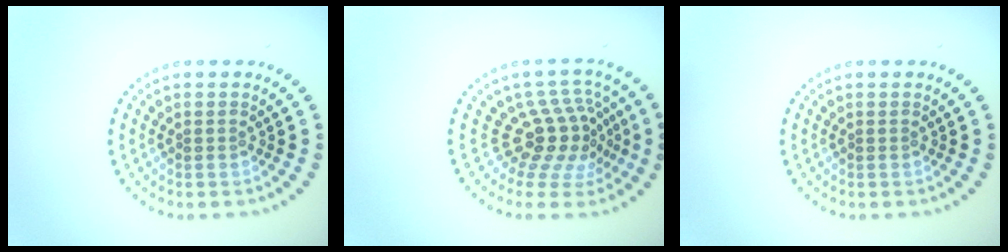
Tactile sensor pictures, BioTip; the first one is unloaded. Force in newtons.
{"total": 4.6, "press": 3.1, "slide": 3.3}
{"total": 0.0}